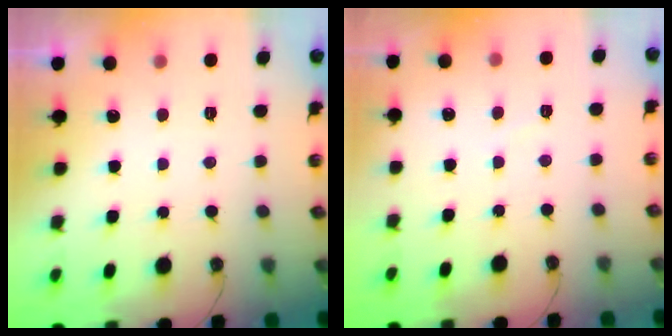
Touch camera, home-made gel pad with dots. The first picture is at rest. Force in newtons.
{"total": 2.8, "press": 2.8, "slide": 0.4}